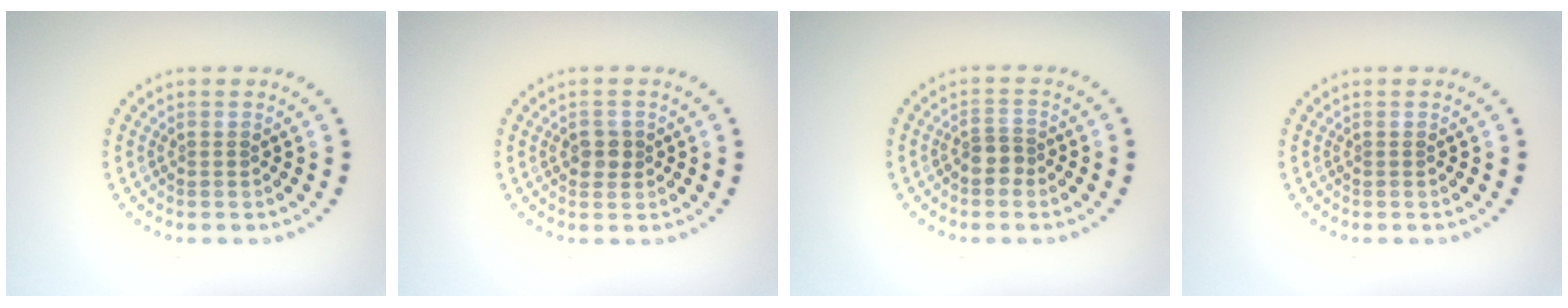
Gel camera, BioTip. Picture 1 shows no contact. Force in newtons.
{"total": 1.7, "press": 1.7, "slide": 0.3}
{"total": 2.0, "press": 1.7, "slide": 1.0}
{"total": 0.0}